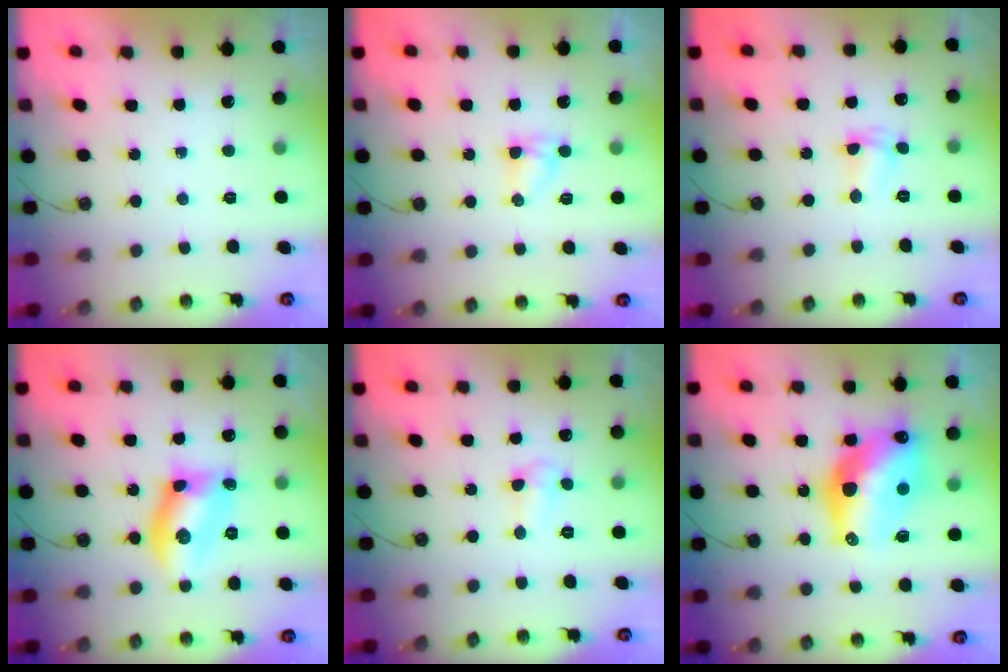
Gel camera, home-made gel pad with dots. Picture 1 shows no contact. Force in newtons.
{"total": 3.6, "press": 3.2, "slide": 1.6}
{"total": 2.6, "press": 2.6, "slide": 0.4}
{"total": 11.4, "press": 11.4, "slide": 1.2}
{"total": 3.6, "press": 3.6, "slide": 0.6}
{"total": 17.1, "press": 17.0, "slide": 1.4}